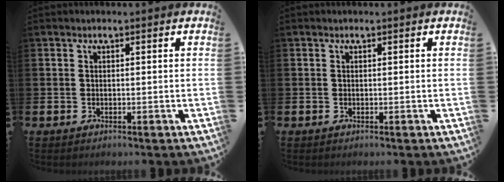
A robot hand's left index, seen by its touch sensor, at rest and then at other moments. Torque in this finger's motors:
{"motor_torque": [-0.10, 0.10, 0.00, 0.00]}